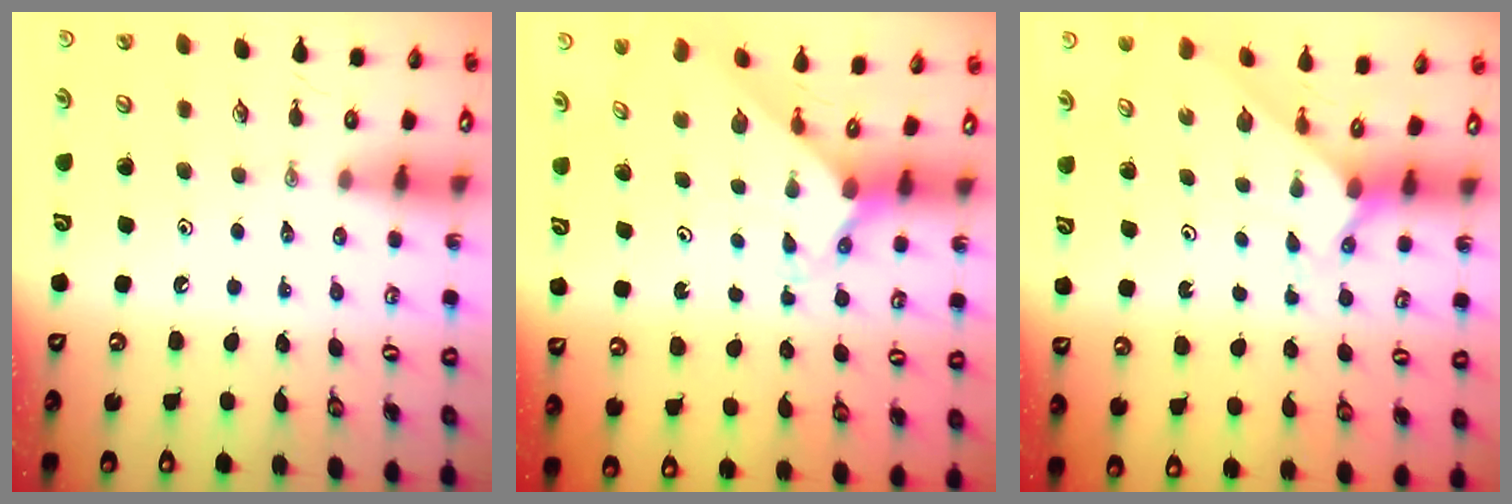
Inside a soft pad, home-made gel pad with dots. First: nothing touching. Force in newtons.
{"total": 2.4, "press": 2.4, "slide": 0.2}
{"total": 2.0, "press": 2.0, "slide": 0.2}